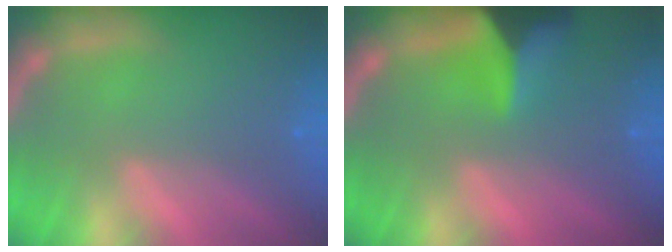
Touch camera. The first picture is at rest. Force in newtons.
{"total": 6.5}